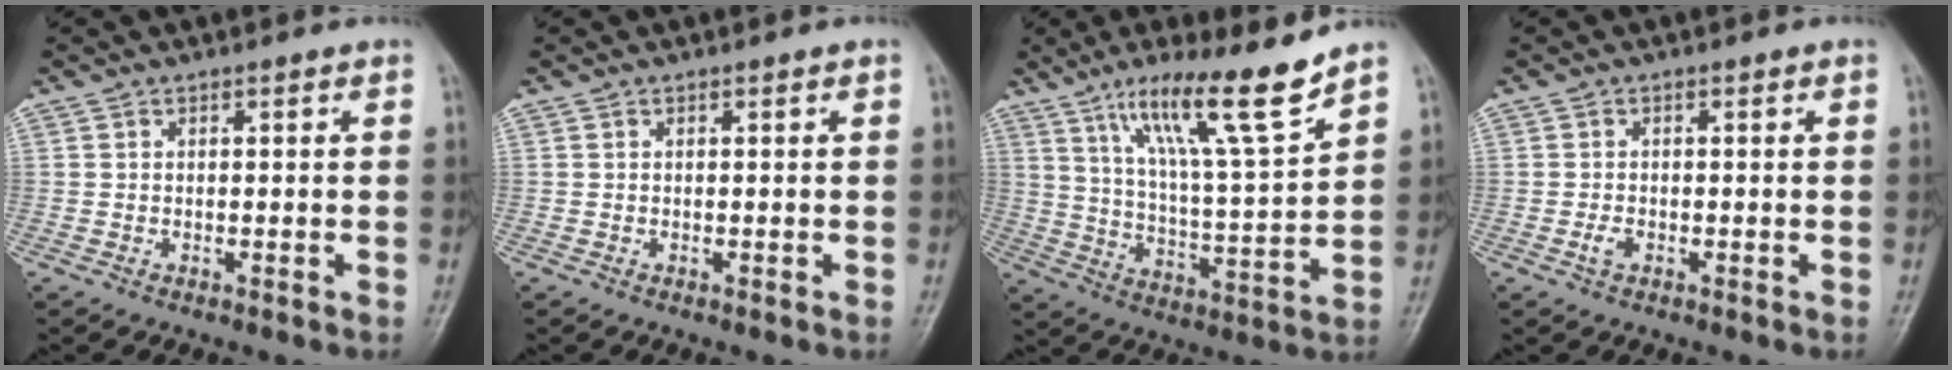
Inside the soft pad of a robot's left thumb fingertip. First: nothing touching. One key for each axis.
{"total": 0.0}
{"total": 15.2, "fx": 10.3, "fy": 1.0, "fz": 11.0, "tx": -0.182, "ty": -0.059, "tz": 0.183}
{"total": 1.5, "fx": -0.6, "fy": 0.9, "fz": 1.0, "tx": -0.022, "ty": 0.004, "tz": -0.012}